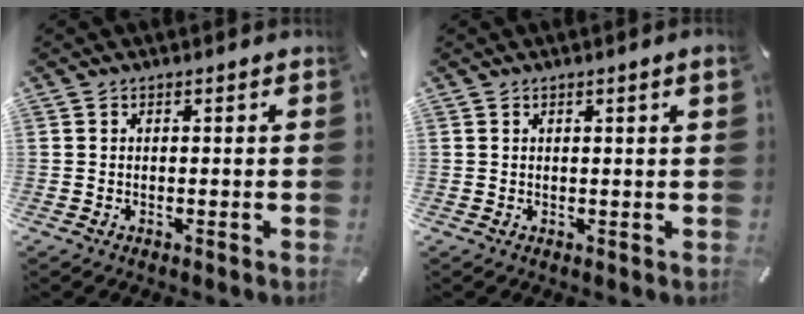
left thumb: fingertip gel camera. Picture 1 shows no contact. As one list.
[{"total": 1.4, "force": [0.5, 0.0, 1.3], "torque": [-0.024, -0.001, 0.008]}]